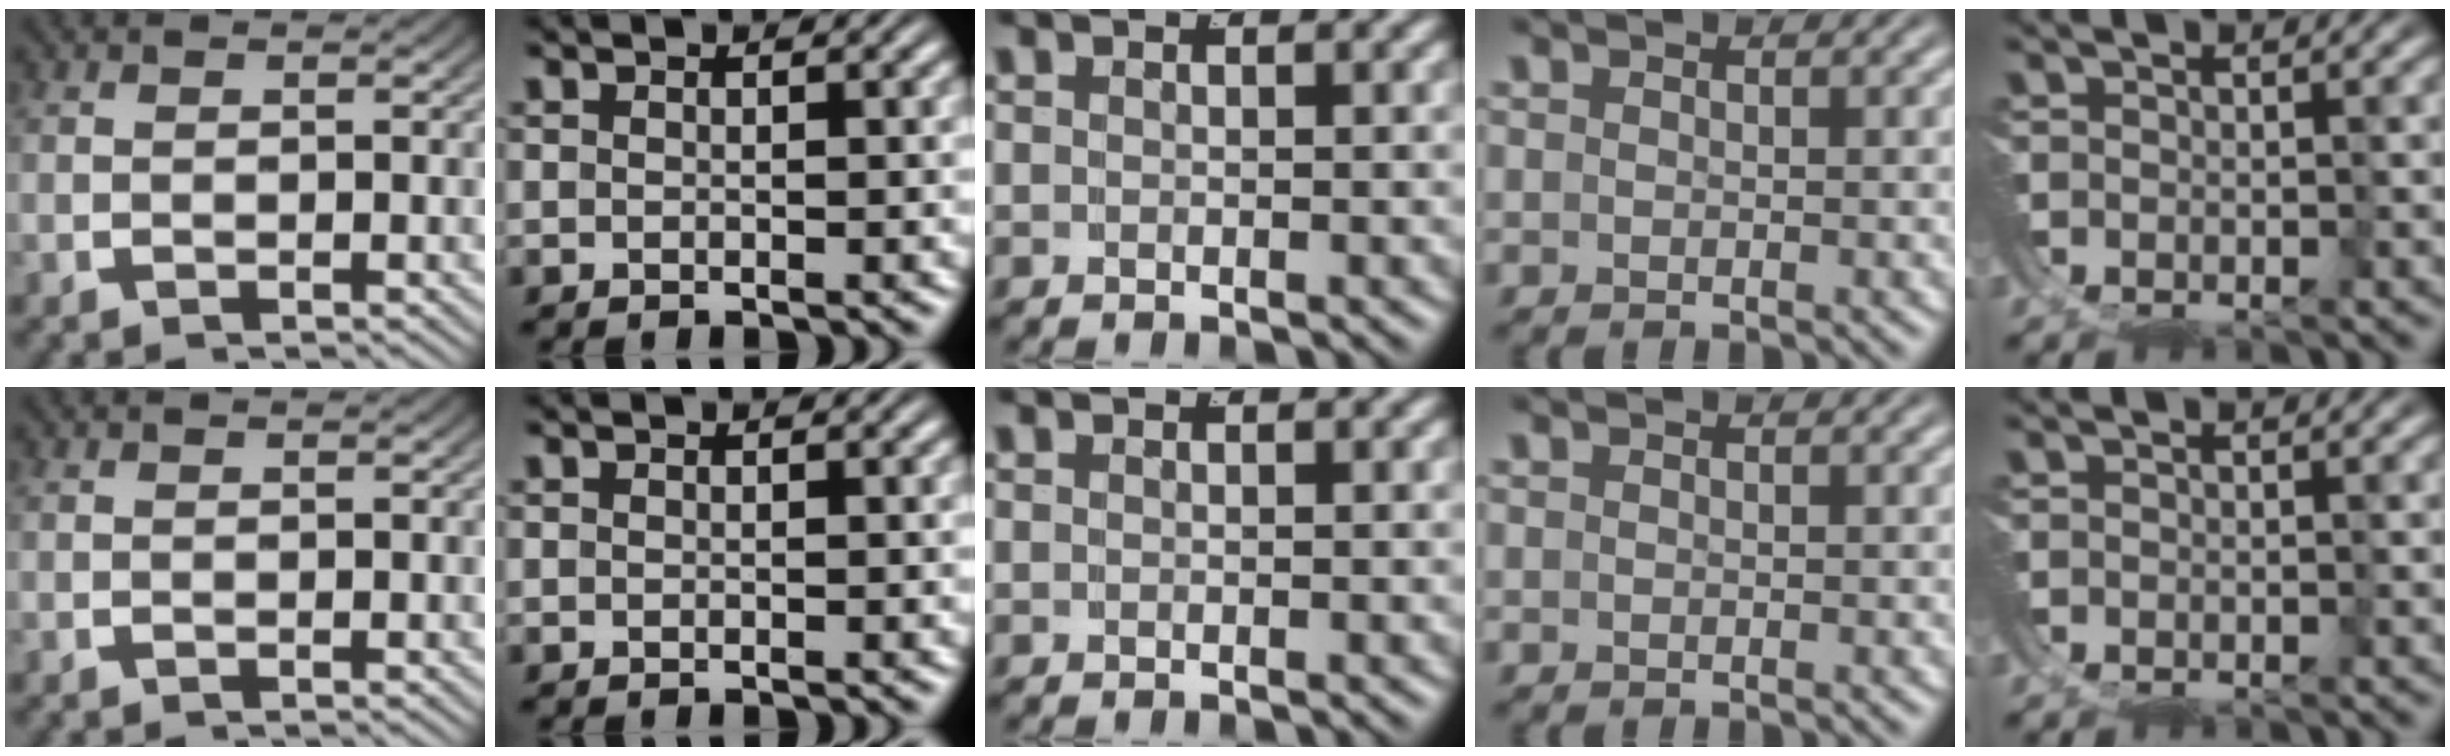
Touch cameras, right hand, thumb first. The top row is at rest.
{}